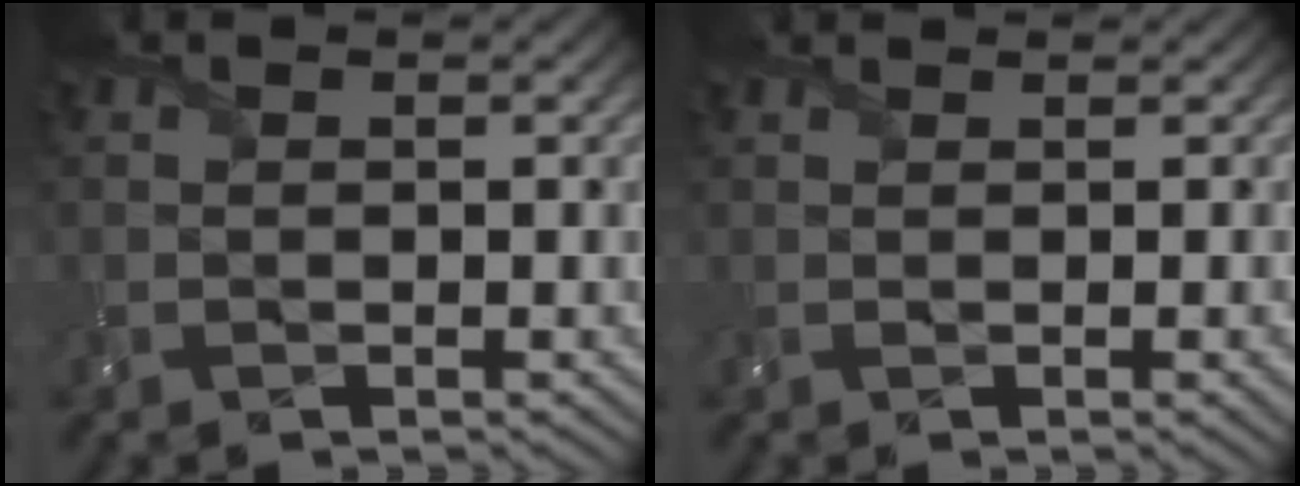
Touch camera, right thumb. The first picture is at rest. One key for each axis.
{"total": 2.3, "fx": 1.2, "fy": 0.5, "fz": 1.9, "tx": -0.039, "ty": 0.004, "tz": 0.017}